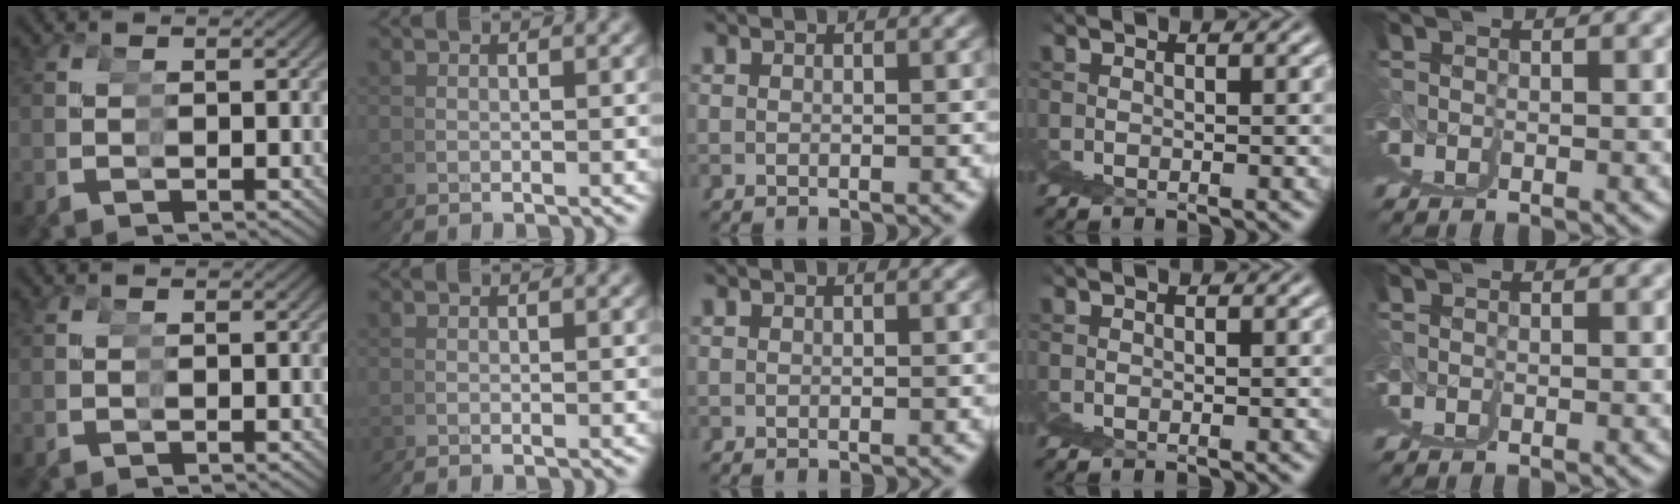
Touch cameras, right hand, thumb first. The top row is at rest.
{}